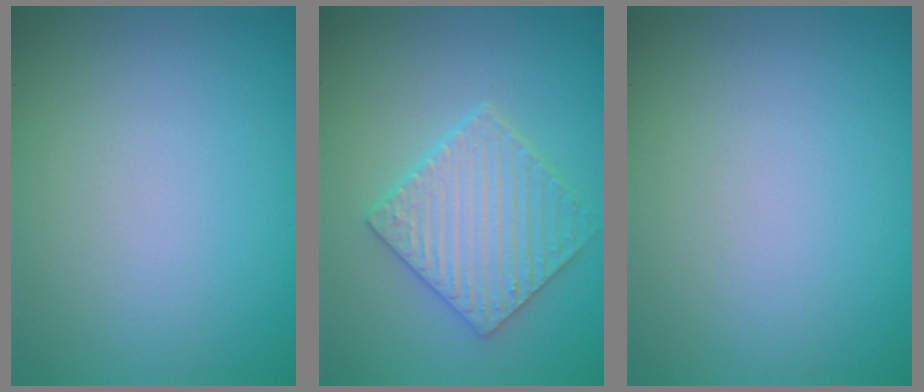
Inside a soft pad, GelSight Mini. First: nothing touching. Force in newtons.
{"total": 4.1, "press": 3.7, "slide": 1.7}
{"total": 0.0}